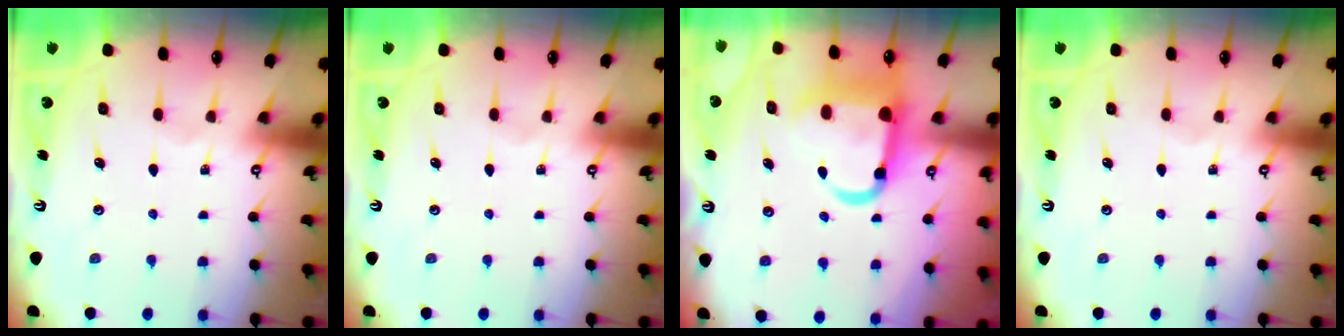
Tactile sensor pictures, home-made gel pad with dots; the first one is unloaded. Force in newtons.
{"total": 0.0}
{"total": 14.9, "press": 14.8, "slide": 2.0}
{"total": 0.0}